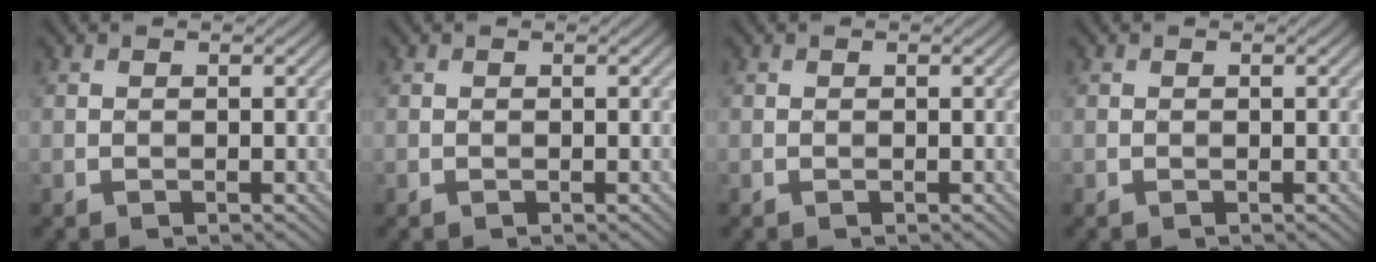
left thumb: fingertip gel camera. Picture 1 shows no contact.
{"total": 0.0}
{"total": 0.0}
{"total": 0.0}